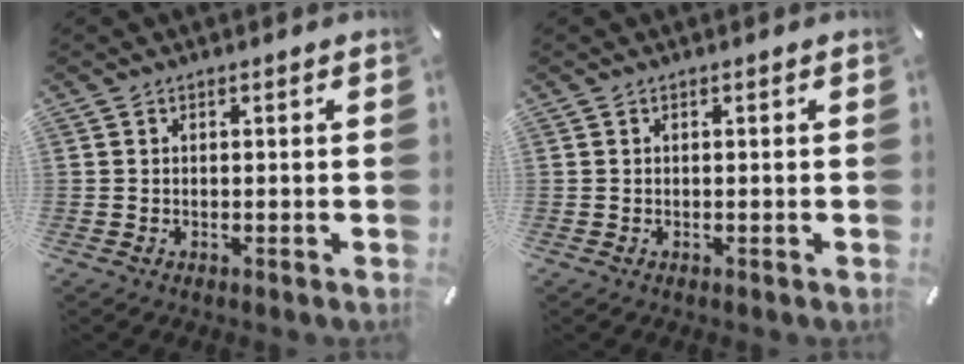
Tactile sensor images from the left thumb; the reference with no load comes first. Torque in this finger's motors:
{"motor_torque": [0.00, 0.00, 0.00, 0.00, 0.00]}